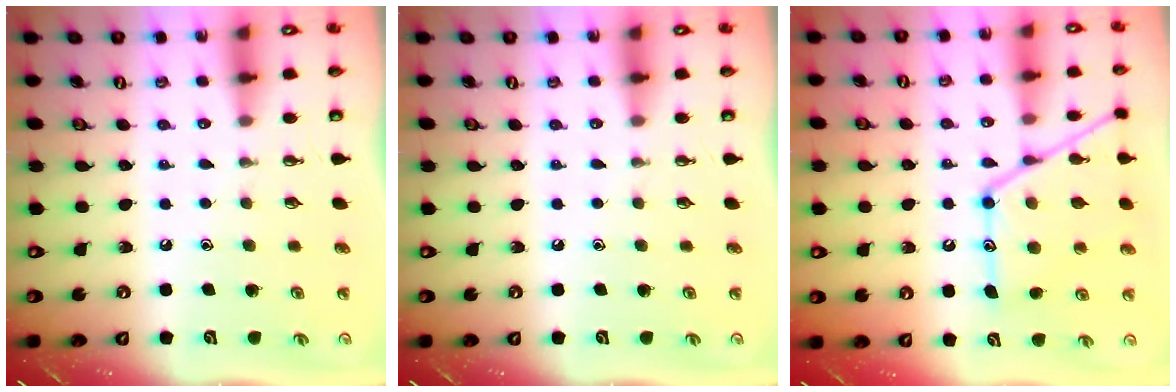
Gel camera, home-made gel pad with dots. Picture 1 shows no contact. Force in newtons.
{"total": 0.0}
{"total": 16.5, "press": 16.5, "slide": 1.2}